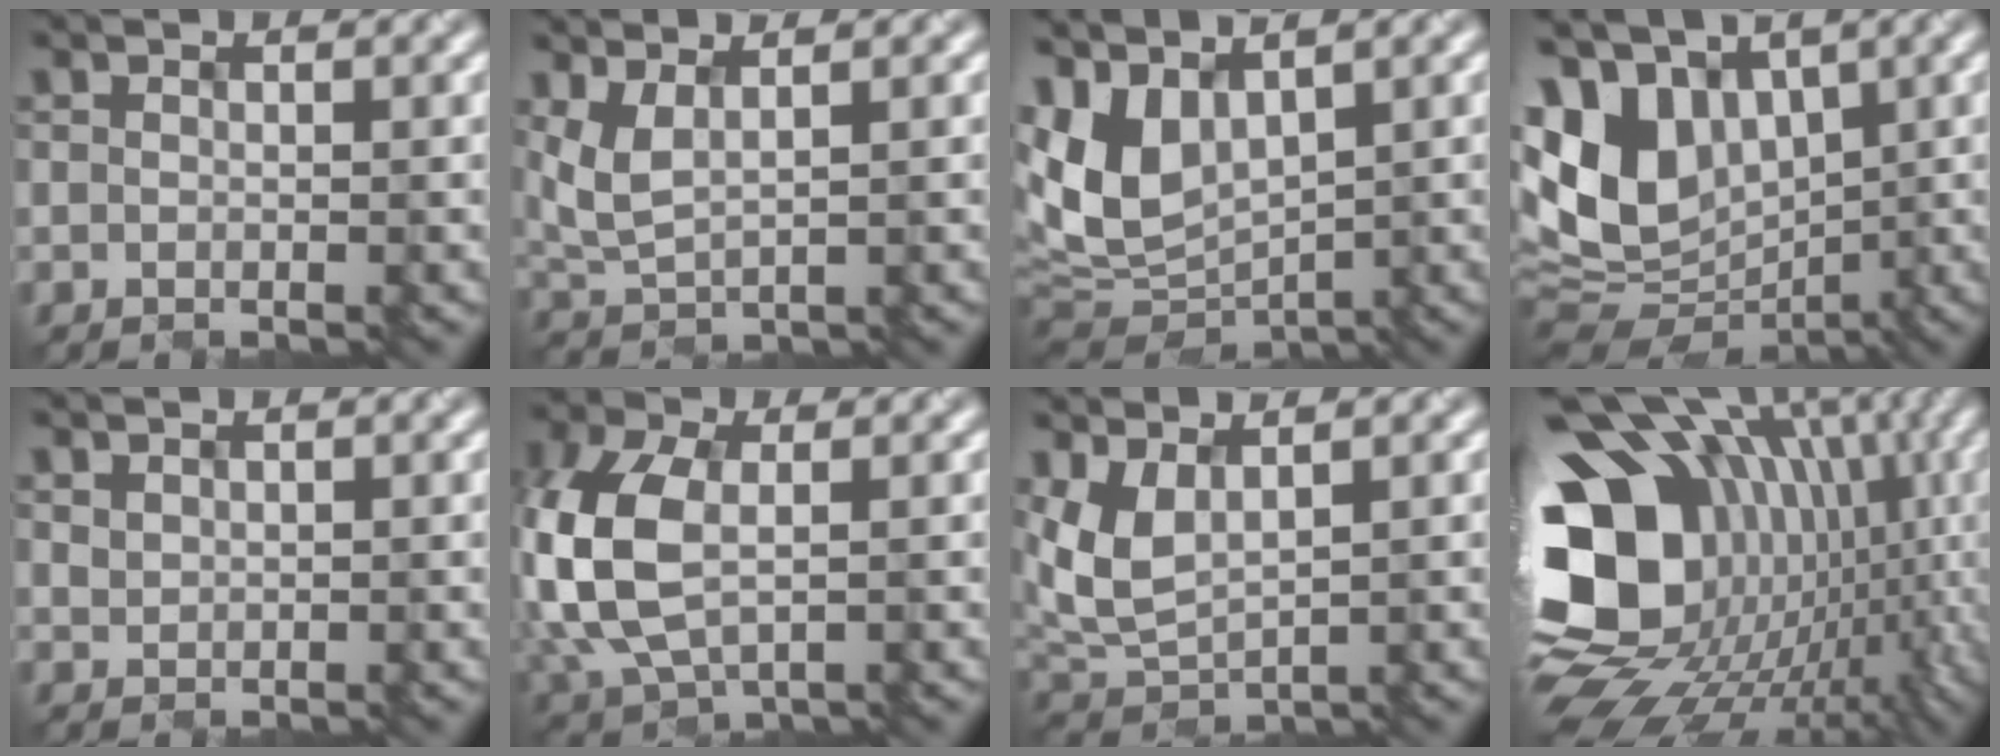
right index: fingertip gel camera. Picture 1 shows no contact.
{"total": 2.6, "force": [1.2, 0.9, 2.1], "torque": [-0.059, 0.000, 0.032]}
{"total": 7.5, "force": [2.0, 4.5, 5.7], "torque": [-0.140, -0.002, 0.043]}
{"total": 9.3, "force": [1.9, 6.7, 6.1], "torque": [-0.141, 0.006, 0.025]}
{"total": 0.7, "force": [0.5, 0.5, 0.1], "torque": [-0.007, -0.001, 0.015]}
{"total": 9.5, "force": [-0.3, 6.1, 7.3], "torque": [-0.203, 0.005, -0.008]}
{"total": 3.8, "force": [1.5, 2.0, 2.9], "torque": [-0.076, -0.003, 0.035]}
{"total": 19.0, "force": [-0.7, 14.4, 12.3], "torque": [-0.235, 0.000, -0.003]}